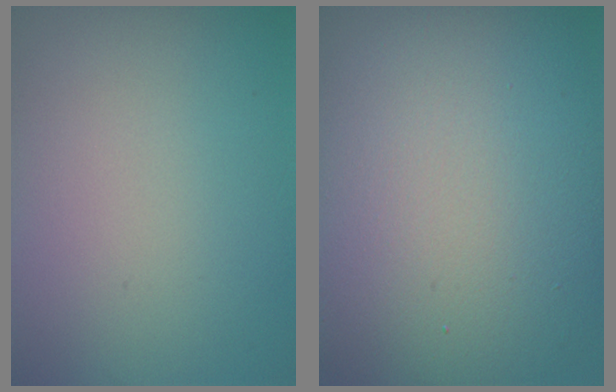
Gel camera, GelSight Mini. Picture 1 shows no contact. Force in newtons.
{"total": 16.8, "press": 16.7, "slide": 0.9}